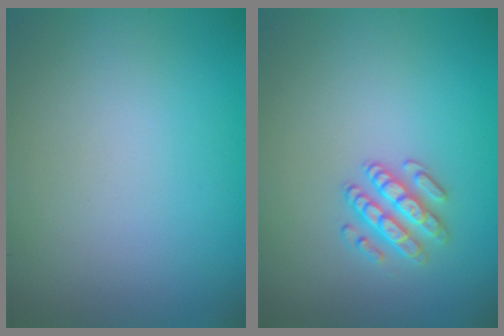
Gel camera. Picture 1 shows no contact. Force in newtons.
{"total": 2.5, "press": 2.5, "slide": 0.4}